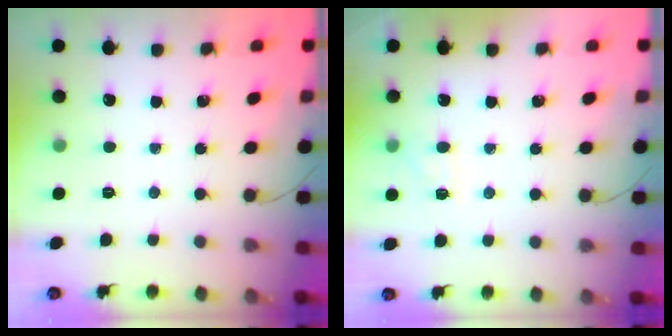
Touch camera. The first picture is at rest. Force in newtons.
{"total": 5.7, "press": 5.6, "slide": 1.3}